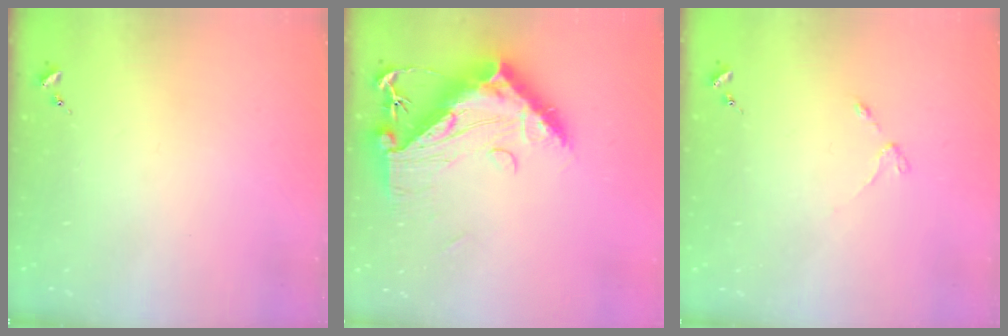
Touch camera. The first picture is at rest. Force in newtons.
{"total": 16.8, "press": 16.7, "slide": 1.4}
{"total": 2.9, "press": 2.8, "slide": 0.4}